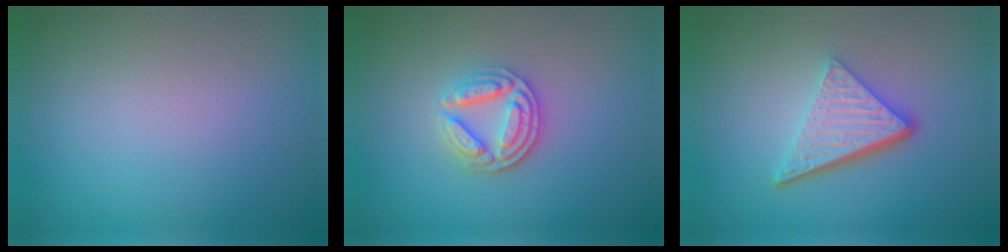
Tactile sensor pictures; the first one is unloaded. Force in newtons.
{"total": 3.6, "press": 3.2, "slide": 1.8}
{"total": 5.3, "press": 3.6, "slide": 3.9}